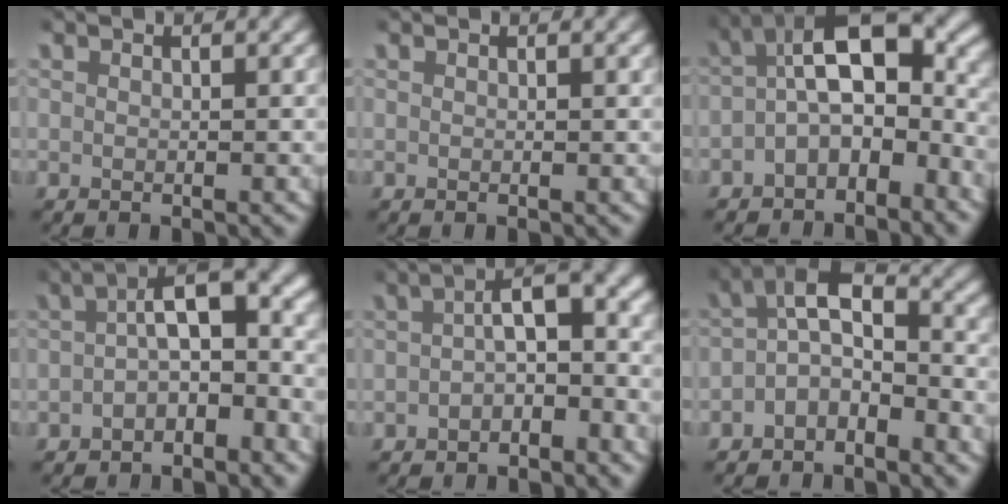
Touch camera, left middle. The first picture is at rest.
{"total": 0.0}
{"total": 7.2, "force": [-0.7, 4.3, 5.8], "torque": [-0.090, -0.006, -0.017]}
{"total": 5.5, "force": [-1.0, 2.1, 4.9], "torque": [-0.056, 0.006, -0.022]}
{"total": 4.6, "force": [-0.9, 1.7, 4.2], "torque": [-0.051, 0.006, -0.021]}
{"total": 4.7, "force": [-0.9, 3.3, 3.3], "torque": [-0.048, -0.009, -0.029]}